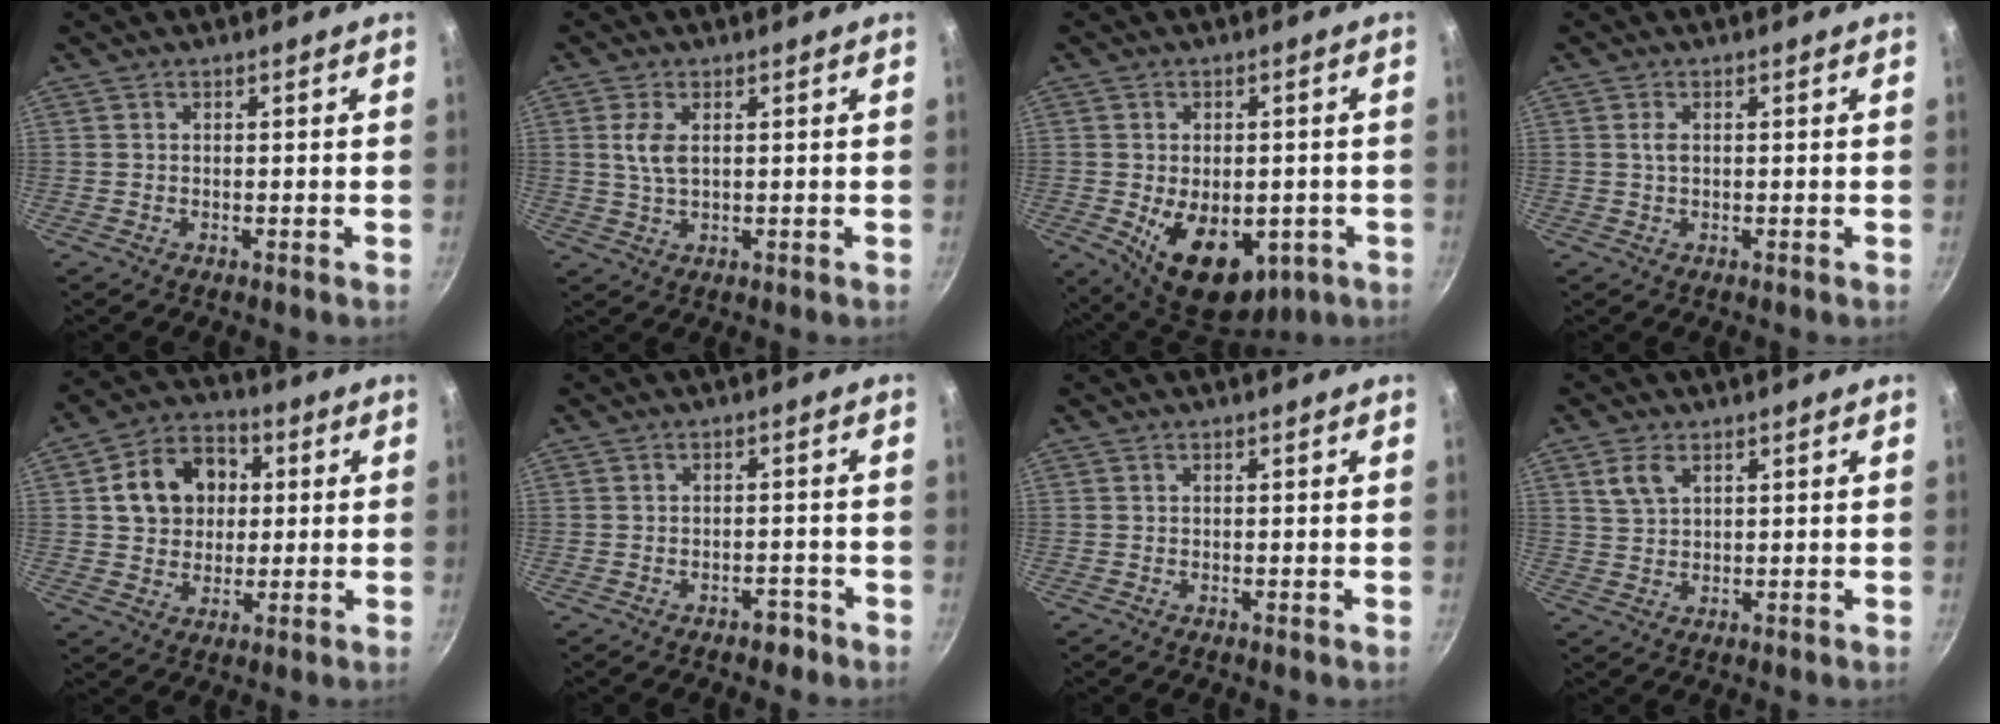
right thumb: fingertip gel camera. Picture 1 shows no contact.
{"total": 4.2, "force": [1.0, 2.1, 3.6], "torque": [-0.073, -0.003, 0.020]}
{"total": 15.1, "force": [-4.0, 9.5, 11.1], "torque": [-0.130, -0.009, -0.037]}
{"total": 1.4, "force": [0.2, 0.8, 1.2], "torque": [-0.023, 0.002, 0.003]}
{"total": 12.9, "force": [2.4, 10.4, 7.1], "torque": [-0.091, 0.020, 0.033]}
{"total": 2.4, "force": [-1.8, 1.3, 1.0], "torque": [0.000, 0.026, -0.013]}
{"total": 0.0}
{"total": 4.2, "force": [2.1, 2.5, 2.6], "torque": [-0.043, -0.003, 0.044]}